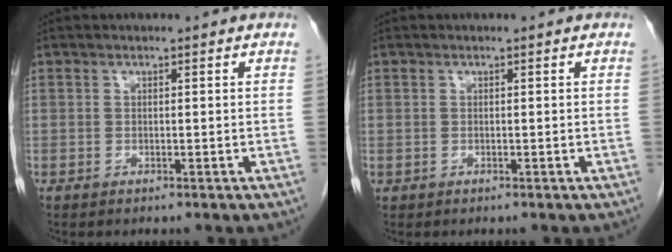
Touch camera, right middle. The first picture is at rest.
{"total": 0.0}